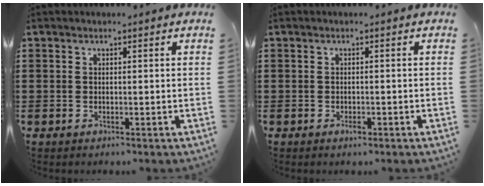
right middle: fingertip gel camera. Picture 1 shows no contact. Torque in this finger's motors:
{"motor_torque": [0.44, -0.18, 0.00, 0.03]}